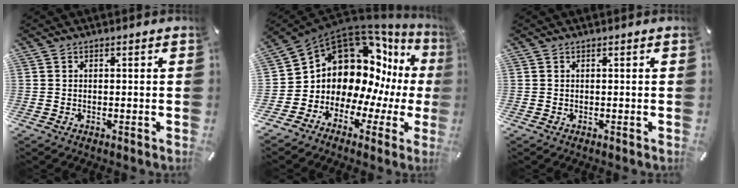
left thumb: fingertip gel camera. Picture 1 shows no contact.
{"total": 14.9, "force": [4.8, 11.6, 8.0], "torque": [-0.143, -0.088, 0.096]}
{"total": 0.0}